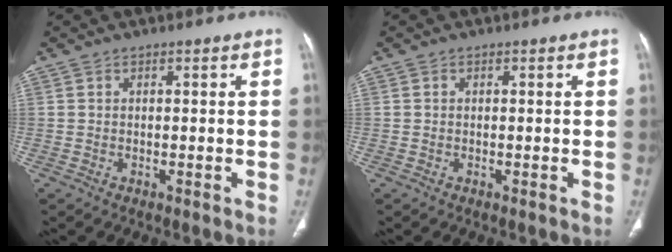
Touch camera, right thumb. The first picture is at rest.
{"total": 0.0}